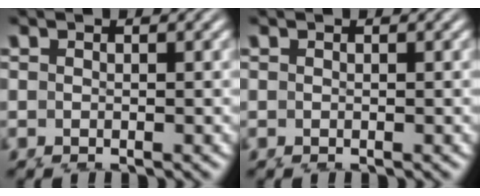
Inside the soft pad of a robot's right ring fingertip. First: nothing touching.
{"total": 0.0}